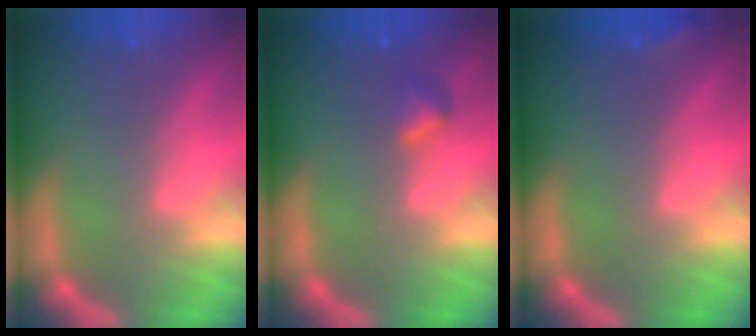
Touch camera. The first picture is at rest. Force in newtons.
{"total": 1.4}
{"total": 0.9}